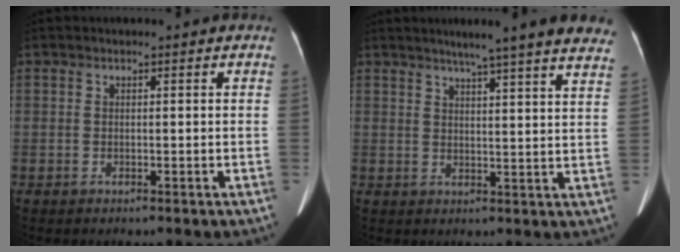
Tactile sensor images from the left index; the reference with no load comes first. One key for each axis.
{"total": 17.7, "fx": 15.1, "fy": 0.0, "fz": 9.2, "tx": -0.129, "ty": -0.012, "tz": 0.176}